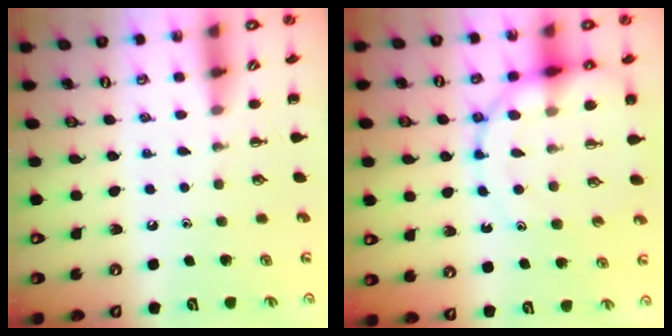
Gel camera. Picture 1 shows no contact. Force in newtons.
{"total": 13.9, "press": 13.6, "slide": 3.1}